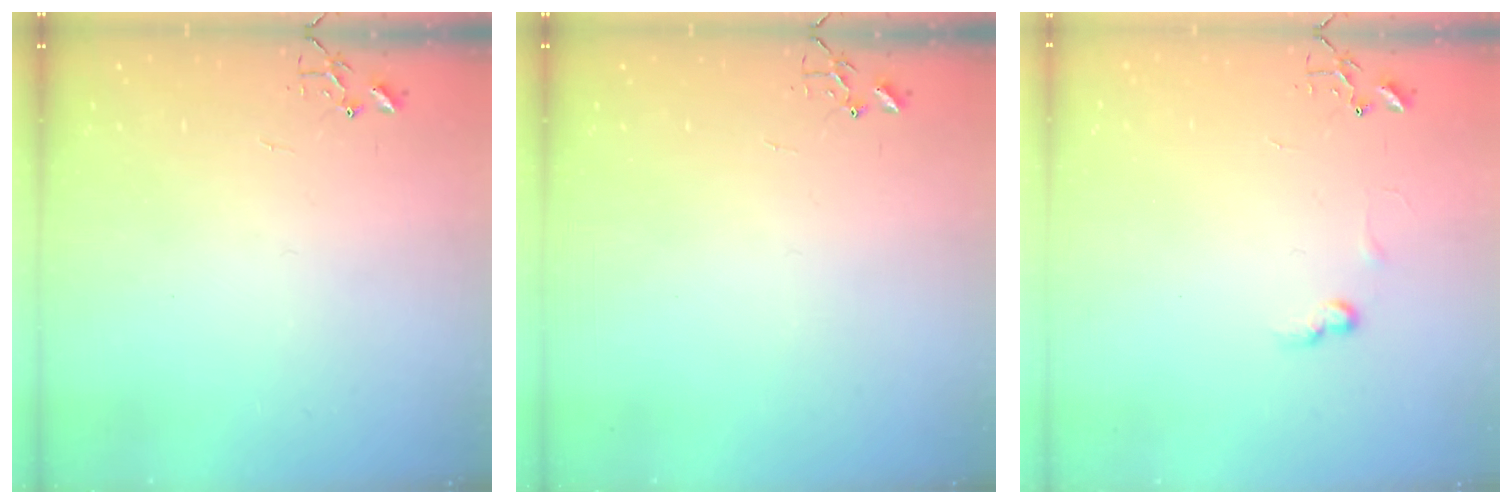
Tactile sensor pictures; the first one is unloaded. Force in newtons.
{"total": 0.0}
{"total": 5.5, "press": 5.5, "slide": 0.8}